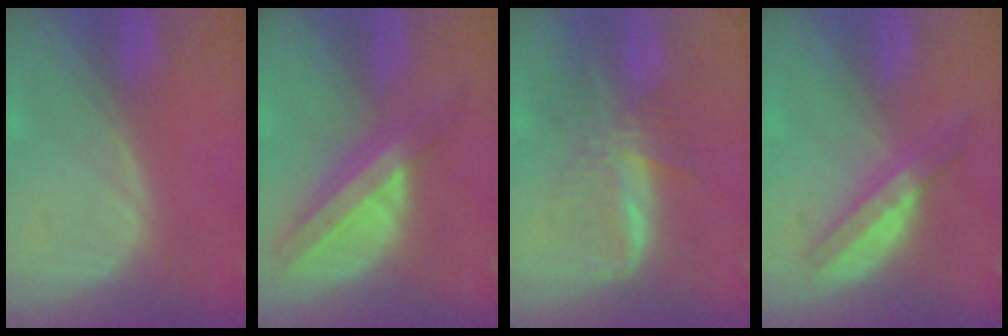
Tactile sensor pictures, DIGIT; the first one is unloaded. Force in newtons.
{"total": 8.2, "press": 6.9, "slide": 4.4}
{"total": 8.2, "press": 6.9, "slide": 4.4}
{"total": 4.9, "press": 4.8, "slide": 0.7}